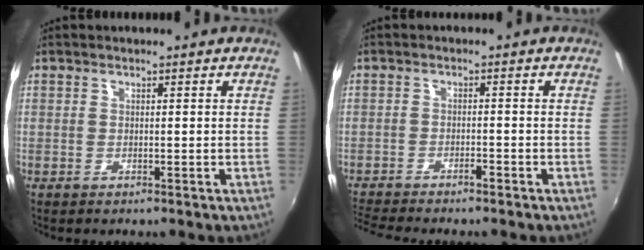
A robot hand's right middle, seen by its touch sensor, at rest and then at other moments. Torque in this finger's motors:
{"motor_torque": [1.07, -1.07, 0.18, 0.06]}